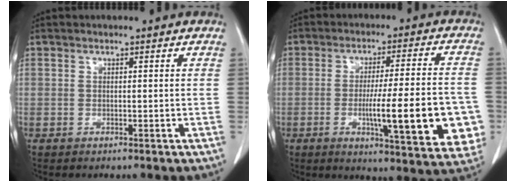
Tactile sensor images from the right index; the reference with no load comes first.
{"total": 17.3, "force": [-4.1, 2.6, 16.6], "torque": [-0.182, 0.005, -0.042]}